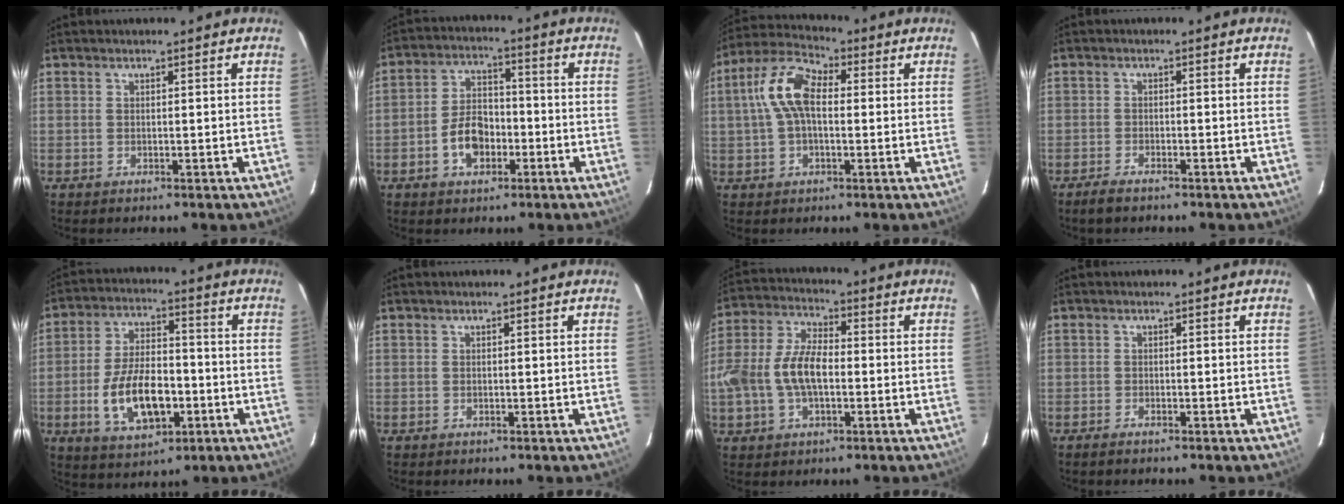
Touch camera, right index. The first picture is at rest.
{"total": 8.1, "force": [-3.2, 5.3, 5.2], "torque": [-0.102, 0.022, -0.048]}
{"total": 10.2, "force": [0.9, 5.4, 8.6], "torque": [-0.180, 0.026, 0.013]}
{"total": 2.7, "force": [-2.3, 0.6, 1.4], "torque": [-0.042, -0.003, -0.045]}
{"total": 13.5, "force": [-4.0, 6.8, 10.9], "torque": [-0.220, 0.004, -0.058]}
{"total": 0.0}
{"total": 12.0, "force": [-1.8, 6.6, 9.8], "torque": [-0.207, 0.013, -0.034]}
{"total": 1.1, "force": [-0.9, 0.1, 0.5], "torque": [-0.015, -0.001, -0.020]}